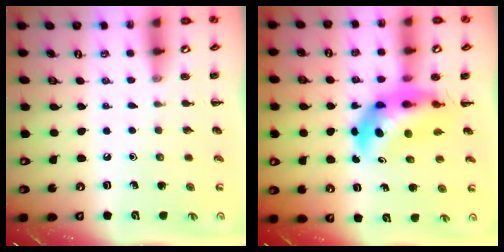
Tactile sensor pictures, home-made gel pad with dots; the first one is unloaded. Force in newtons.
{"total": 8.0, "press": 7.7, "slide": 2.0}